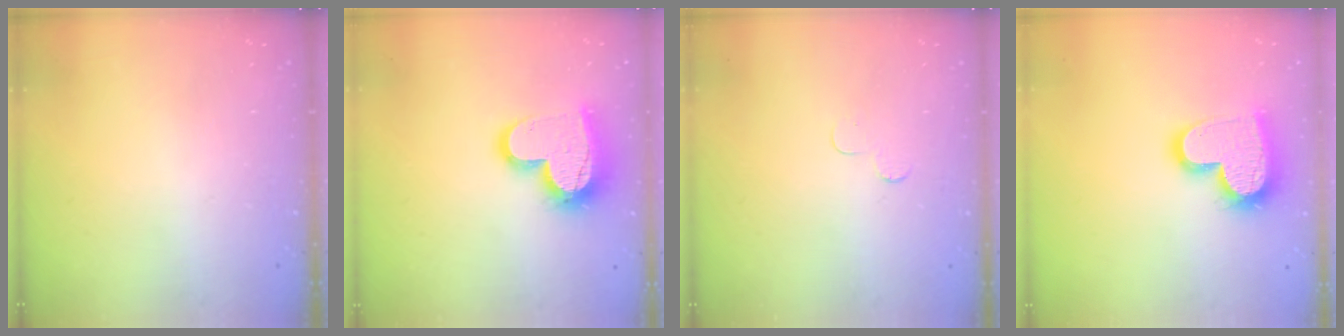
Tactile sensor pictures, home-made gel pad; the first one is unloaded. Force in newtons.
{"total": 17.9, "press": 17.9, "slide": 1.5}
{"total": 3.7, "press": 3.7, "slide": 0.4}
{"total": 18.9, "press": 18.9, "slide": 1.5}